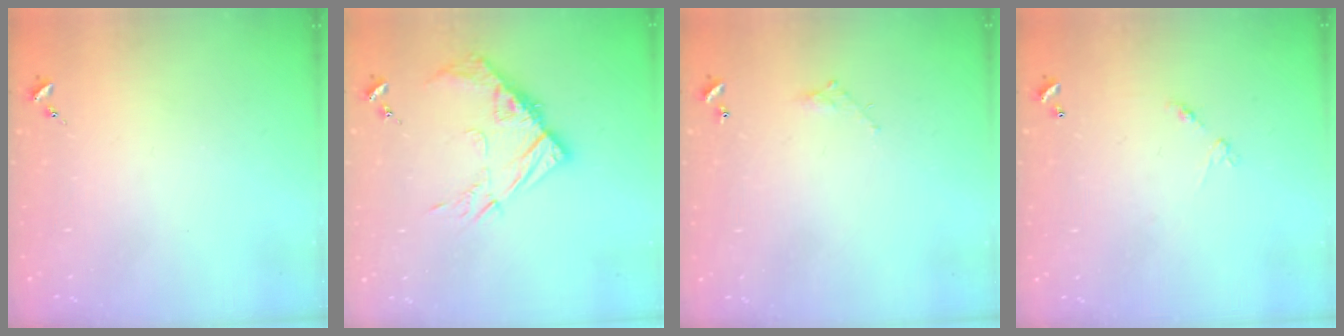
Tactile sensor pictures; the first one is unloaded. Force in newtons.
{"total": 12.2, "press": 12.1, "slide": 0.9}
{"total": 3.5, "press": 3.5, "slide": 0.2}
{"total": 5.9, "press": 5.9, "slide": 0.4}